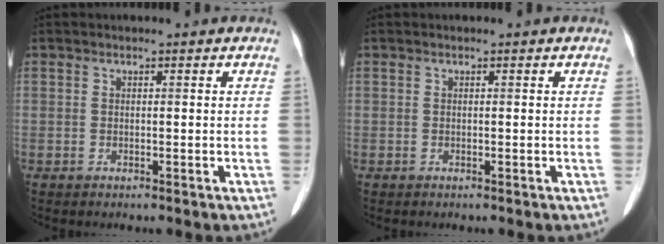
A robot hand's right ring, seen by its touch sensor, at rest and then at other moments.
{"total": 0.0}